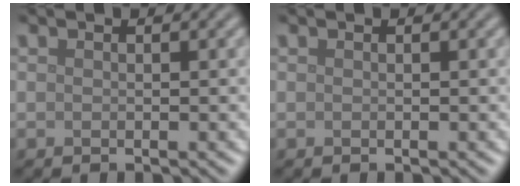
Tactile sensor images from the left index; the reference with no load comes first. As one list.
[{"total": 0.0}]